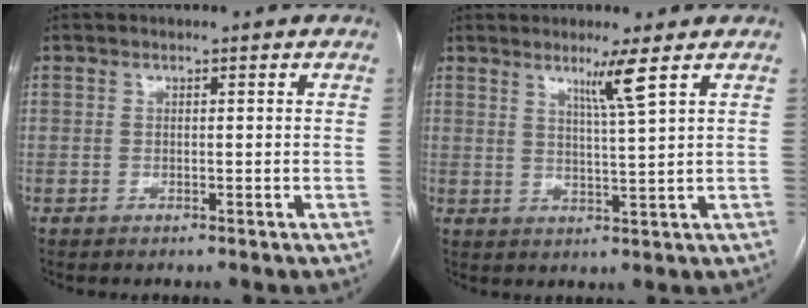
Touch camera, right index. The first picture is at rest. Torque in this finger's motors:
{"motor_torque": [0.37, 0.30, 0.09, 0.05]}